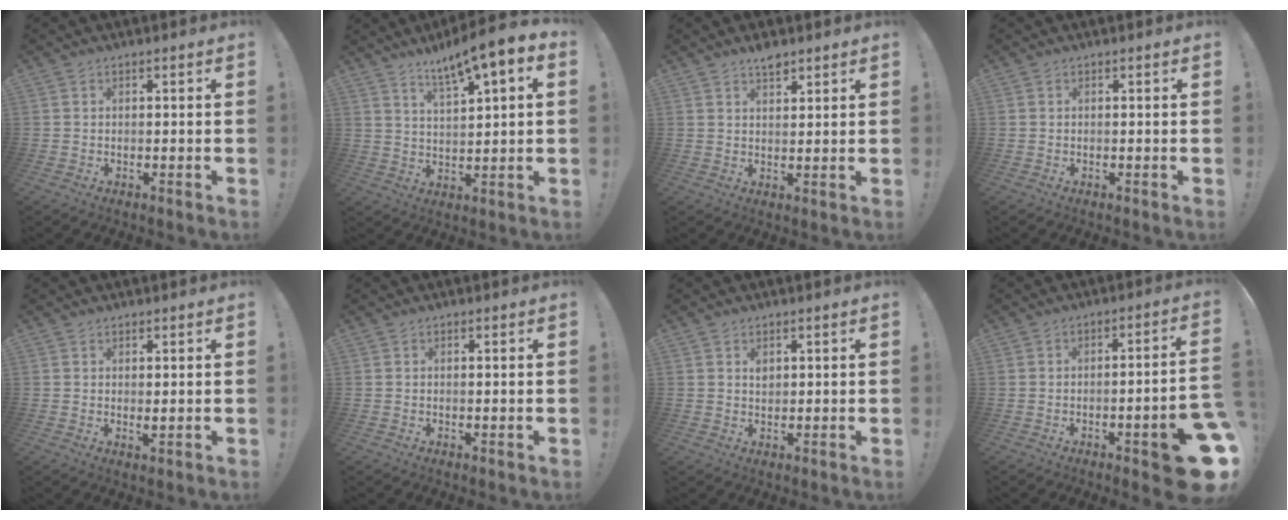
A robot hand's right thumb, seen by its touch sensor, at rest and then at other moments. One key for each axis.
{"total": 9.5, "fx": 6.5, "fy": 1.1, "fz": 6.9, "tx": -0.113, "ty": -0.043, "tz": 0.107}
{"total": 4.0, "fx": 3.2, "fy": 1.7, "fz": 1.8, "tx": -0.020, "ty": -0.020, "tz": 0.055}
{"total": 0.0}
{"total": 1.3, "fx": 0.9, "fy": 0.5, "fz": 0.8, "tx": -0.013, "ty": -0.008, "tz": 0.016}
{"total": 0.5, "fx": 0.2, "fy": 0.1, "fz": 0.5, "tx": 0.003, "ty": -0.005, "tz": 0.001}
{"total": 1.7, "fx": 1.0, "fy": 1.2, "fz": 0.7, "tx": -0.006, "ty": -0.005, "tz": 0.016}
{"total": 11.6, "fx": -5.1, "fy": 2.2, "fz": 10.2, "tx": -0.121, "ty": 0.016, "tz": -0.070}